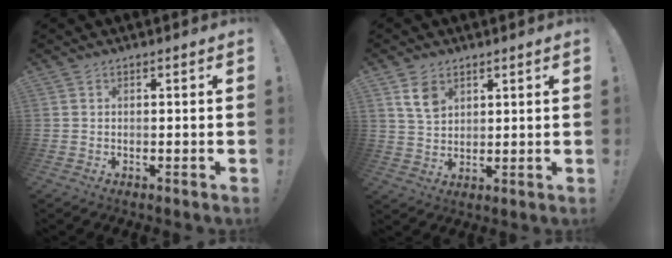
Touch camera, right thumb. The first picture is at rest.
{"total": 7.2, "force": [3.8, 5.1, 3.4], "torque": [-0.048, -0.012, 0.073]}